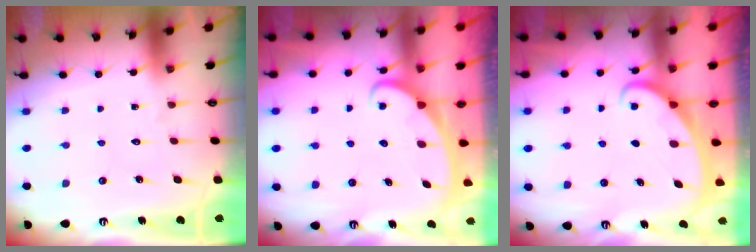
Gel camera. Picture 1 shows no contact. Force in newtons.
{"total": 2.4, "press": 2.4, "slide": 0.3}
{"total": 2.2, "press": 2.2, "slide": 0.3}